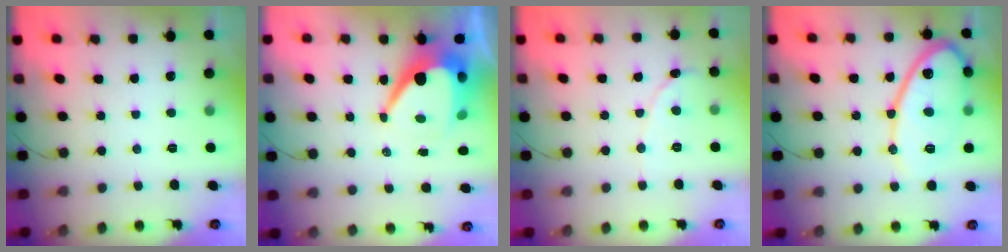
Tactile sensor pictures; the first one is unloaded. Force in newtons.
{"total": 13.4, "press": 13.4, "slide": 1.2}
{"total": 2.1, "press": 2.1, "slide": 0.2}
{"total": 15.2, "press": 15.2, "slide": 1.0}